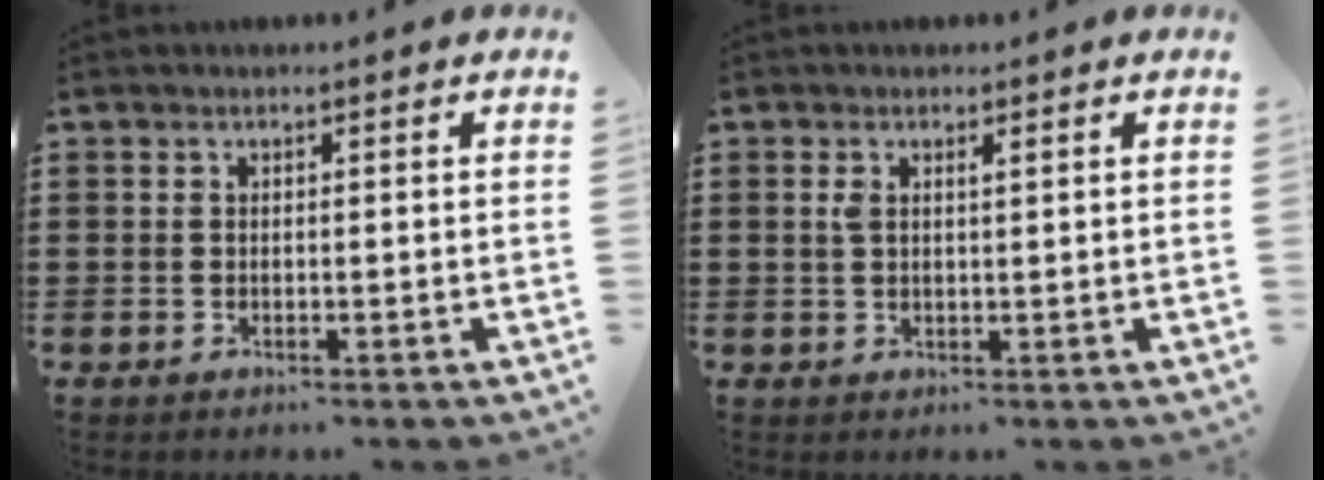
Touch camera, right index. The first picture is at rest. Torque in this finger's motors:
{"motor_torque": [0.07, -0.05, 0.05, 0.01]}